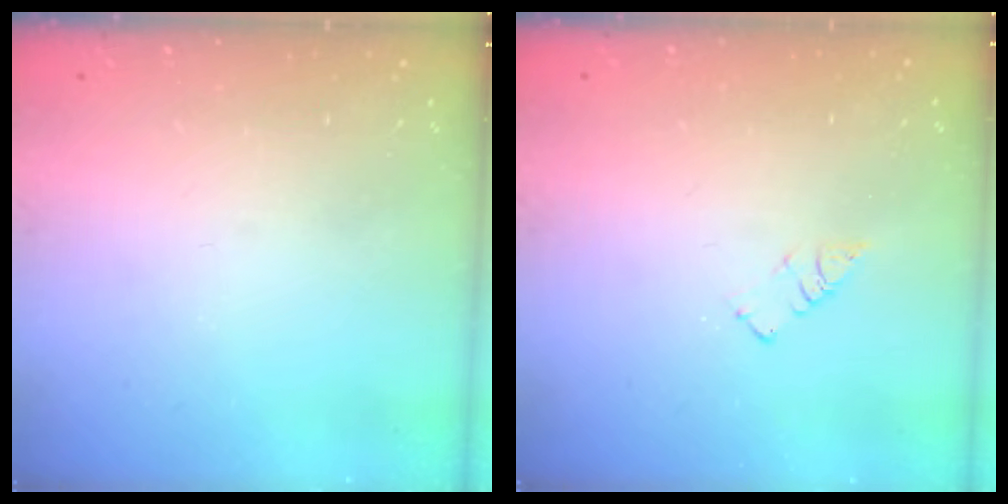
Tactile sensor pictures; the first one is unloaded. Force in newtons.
{"total": 2.9, "press": 2.9, "slide": 0.4}